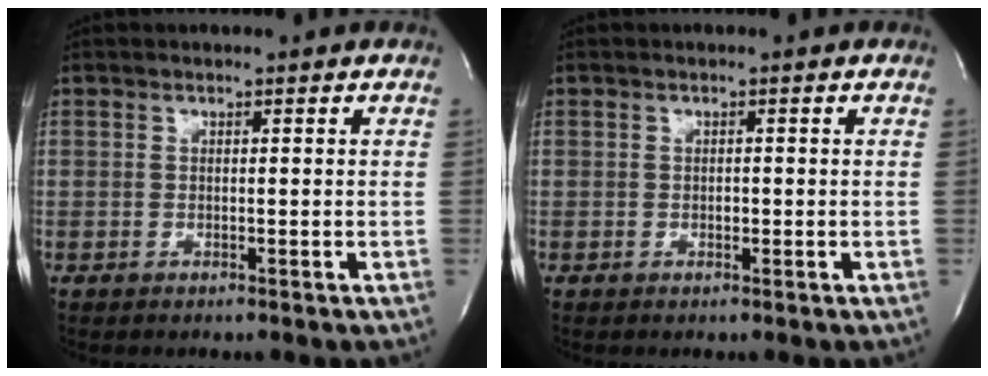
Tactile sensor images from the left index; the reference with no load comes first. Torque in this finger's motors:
{"motor_torque": [0.11, -0.08, -0.02, 0.00]}